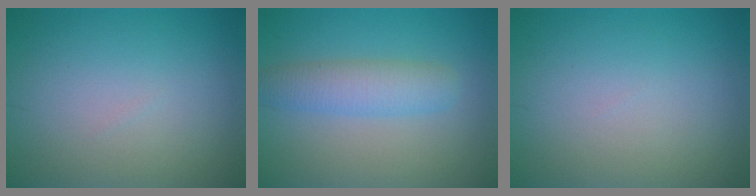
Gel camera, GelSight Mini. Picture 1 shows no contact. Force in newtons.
{"total": 3.5, "press": 3.5, "slide": 0.1}
{"total": 0.0}